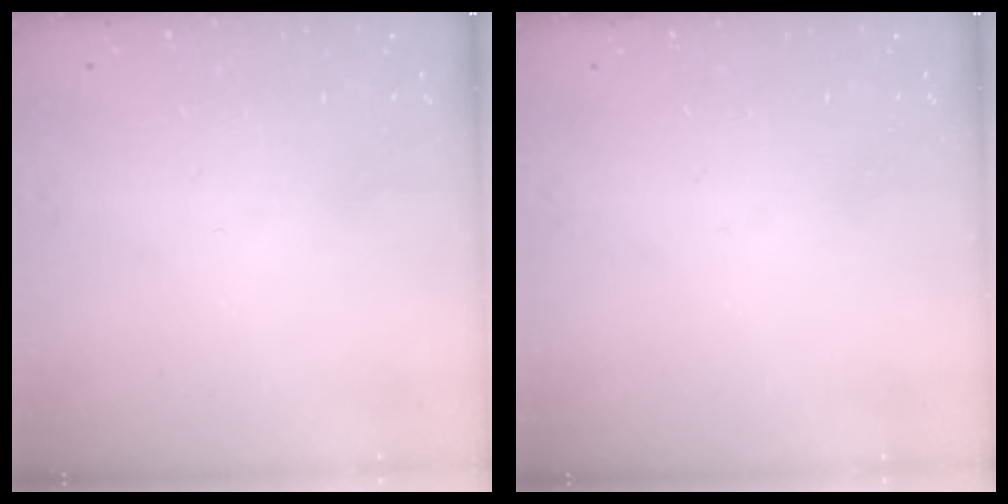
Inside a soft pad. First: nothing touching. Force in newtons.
{"total": 0.0}